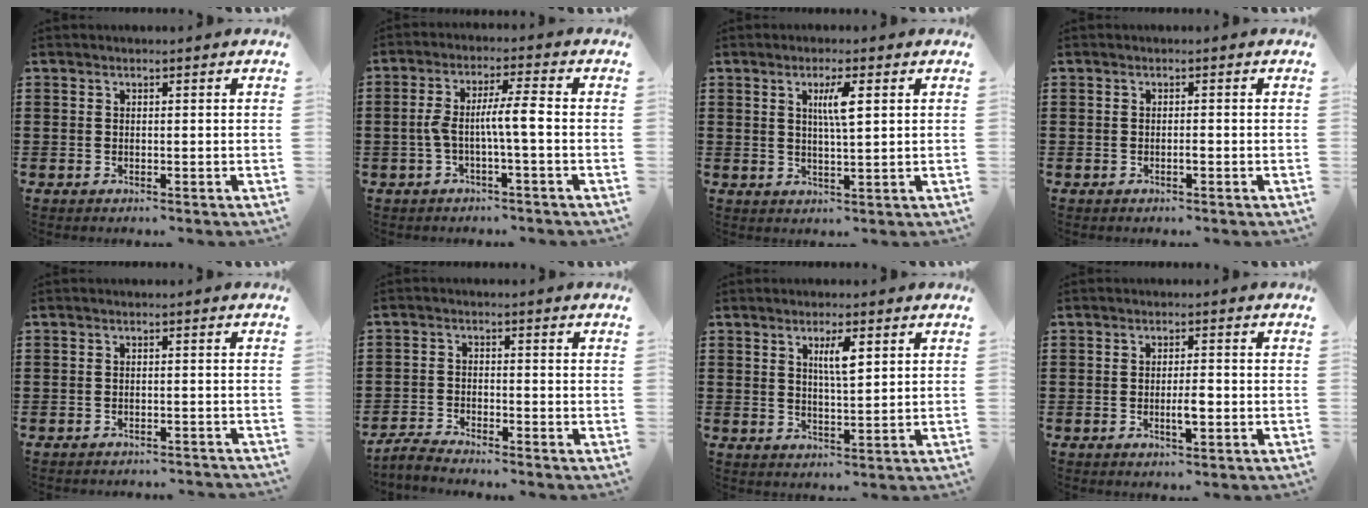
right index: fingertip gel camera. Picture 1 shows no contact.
{"total": 5.6, "force": [-0.9, 0.5, 5.5], "torque": [-0.110, 0.000, -0.024]}
{"total": 4.1, "force": [1.3, 0.5, 3.9], "torque": [-0.080, 0.003, 0.018]}
{"total": 0.8, "force": [-0.4, 0.1, 0.7], "torque": [-0.014, -0.003, -0.006]}
{"total": 1.3, "force": [-1.3, 0.0, 0.2], "torque": [-0.007, 0.001, -0.027]}
{"total": 2.5, "force": [-2.5, 0.0, 0.3], "torque": [-0.017, -0.001, -0.054]}
{"total": 3.9, "force": [1.6, 0.8, 3.5], "torque": [-0.065, 0.001, 0.023]}
{"total": 3.0, "force": [-0.7, 0.7, 2.8], "torque": [-0.050, 0.002, -0.013]}